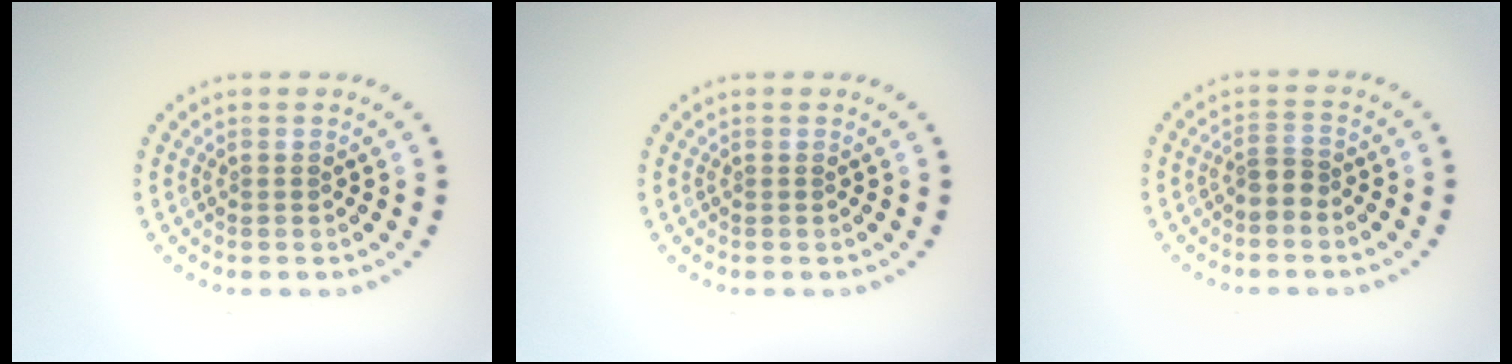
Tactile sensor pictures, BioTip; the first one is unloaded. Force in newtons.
{"total": 0.0}
{"total": 1.7, "press": 1.4, "slide": 1.1}